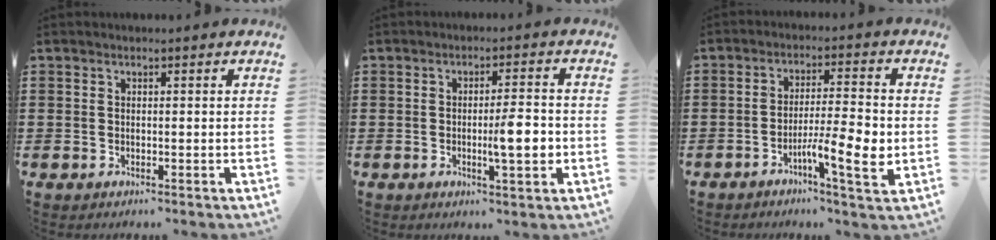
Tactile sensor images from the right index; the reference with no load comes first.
{"total": 6.3, "force": [-0.9, 1.0, 6.1], "torque": [-0.085, -0.008, -0.019]}
{"total": 8.5, "force": [-2.7, 1.1, 8.0], "torque": [-0.129, -0.001, -0.042]}